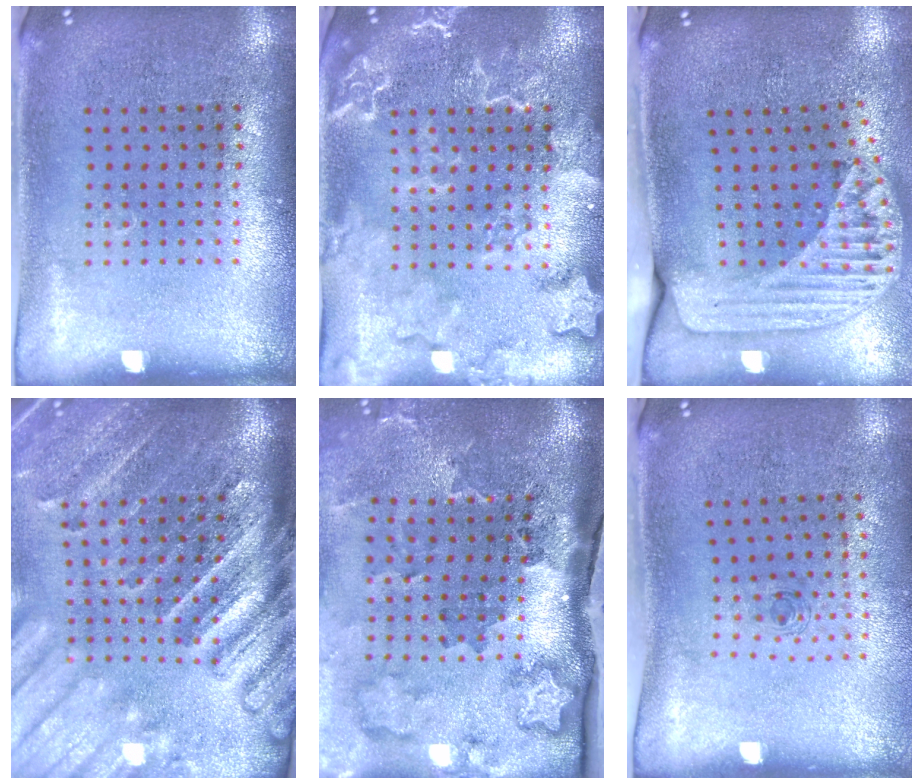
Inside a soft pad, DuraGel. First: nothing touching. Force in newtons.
{"total": 2.6, "press": 2.6, "slide": 0.3}
{"total": 2.2, "press": 1.7, "slide": 1.4}
{"total": 4.4, "press": 3.5, "slide": 2.7}
{"total": 3.8, "press": 2.4, "slide": 3.0}
{"total": 0.6, "press": 0.2, "slide": 0.5}